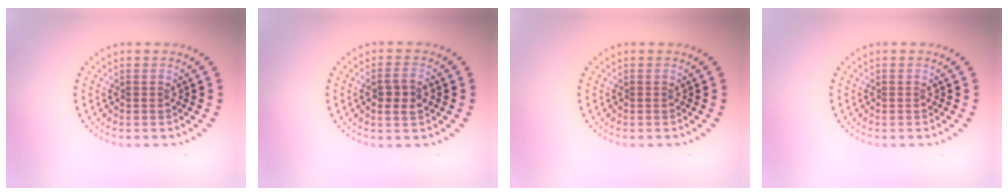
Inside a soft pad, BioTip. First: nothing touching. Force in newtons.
{"total": 2.4, "press": 2.3, "slide": 0.7}
{"total": 0.0}
{"total": 0.0}